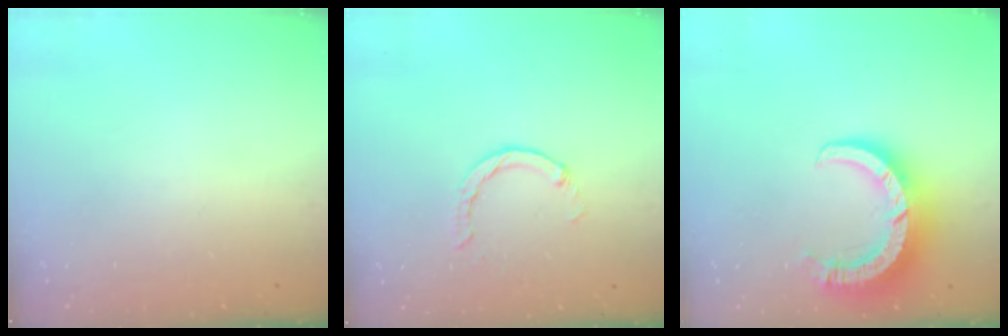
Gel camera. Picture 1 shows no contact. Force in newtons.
{"total": 2.9, "press": 2.9, "slide": 0.4}
{"total": 11.4, "press": 11.3, "slide": 1.1}